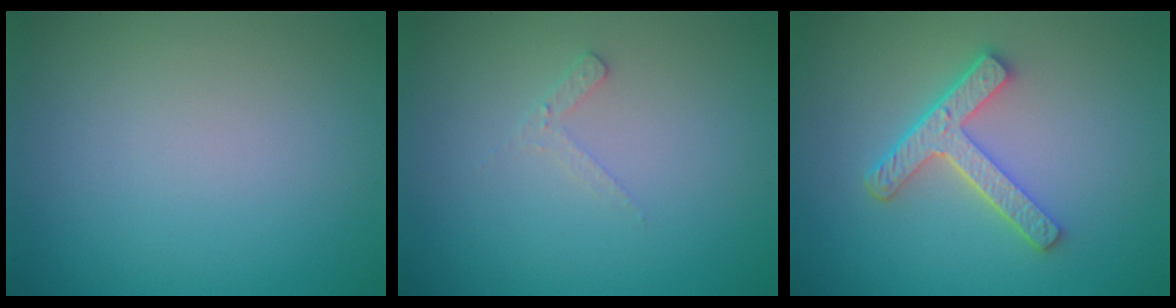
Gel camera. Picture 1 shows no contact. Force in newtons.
{"total": 1.2, "press": 1.1, "slide": 0.3}
{"total": 4.3, "press": 3.3, "slide": 2.7}